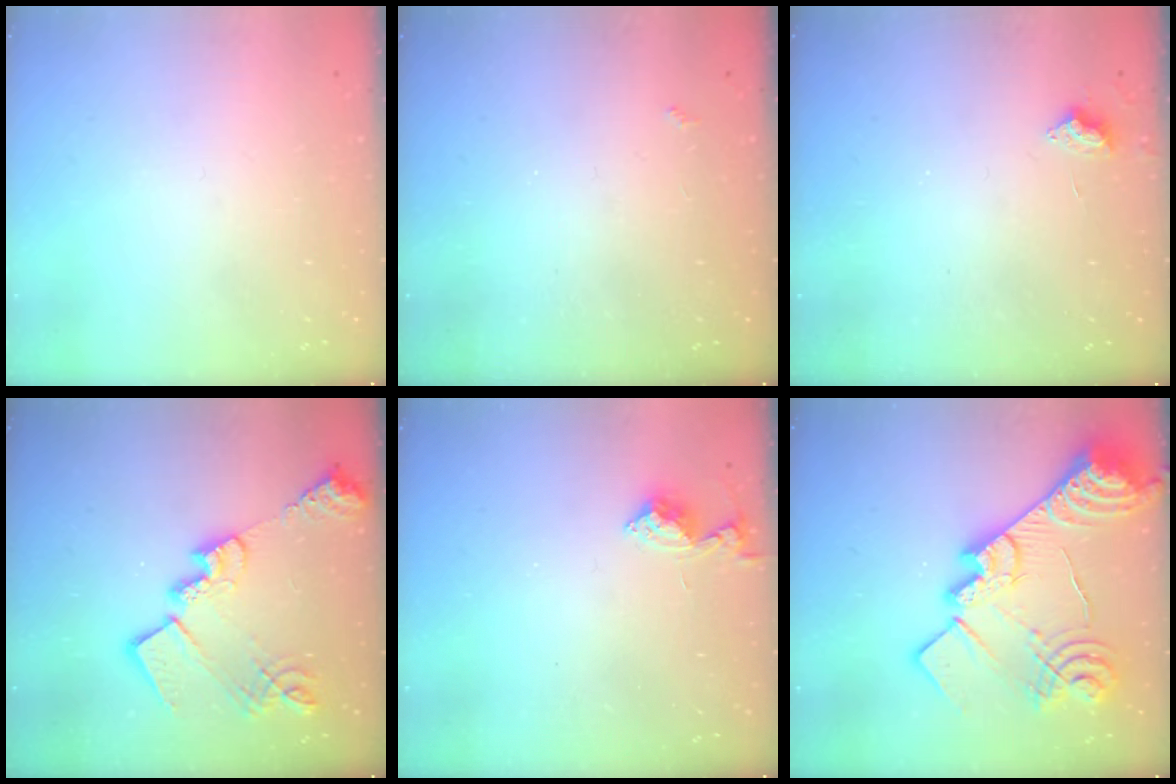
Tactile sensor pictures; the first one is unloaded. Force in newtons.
{"total": 2.1, "press": 2.1, "slide": 0.4}
{"total": 7.2, "press": 7.2, "slide": 0.9}
{"total": 20.0, "press": 19.9, "slide": 1.5}
{"total": 8.5, "press": 8.5, "slide": 0.6}
{"total": 31.6, "press": 31.4, "slide": 3.6}